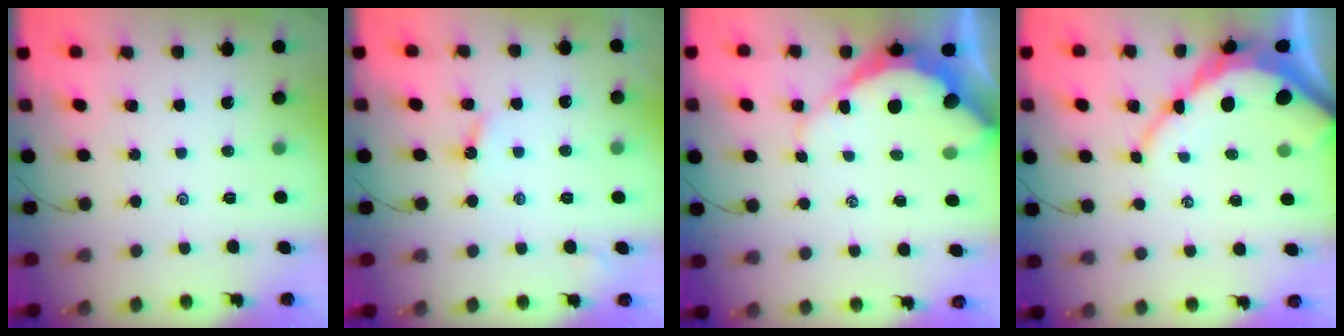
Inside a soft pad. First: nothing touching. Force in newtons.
{"total": 3.4, "press": 3.4, "slide": 0.4}
{"total": 10.9, "press": 10.9, "slide": 1.0}
{"total": 11.1, "press": 11.0, "slide": 1.2}